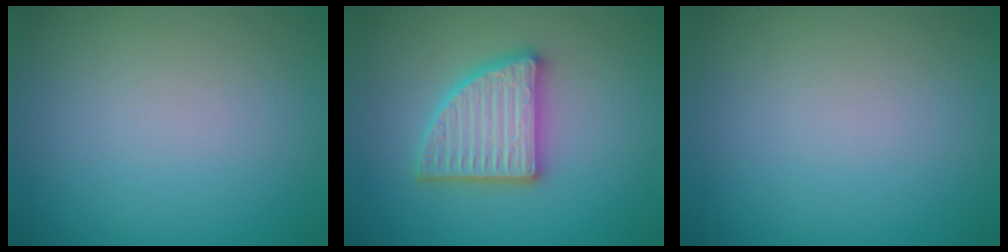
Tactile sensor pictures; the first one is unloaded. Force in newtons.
{"total": 4.9, "press": 4.8, "slide": 0.7}
{"total": 0.0}